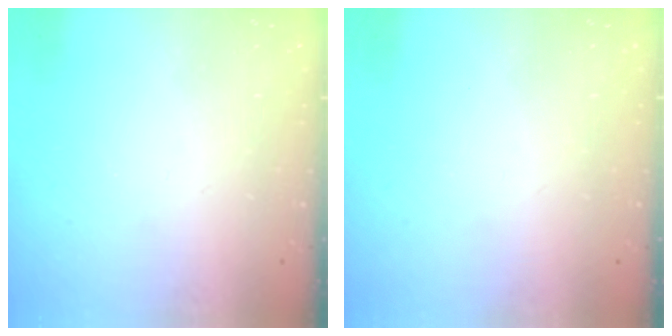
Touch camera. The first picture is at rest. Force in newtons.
{"total": 2.1, "press": 2.0, "slide": 0.4}